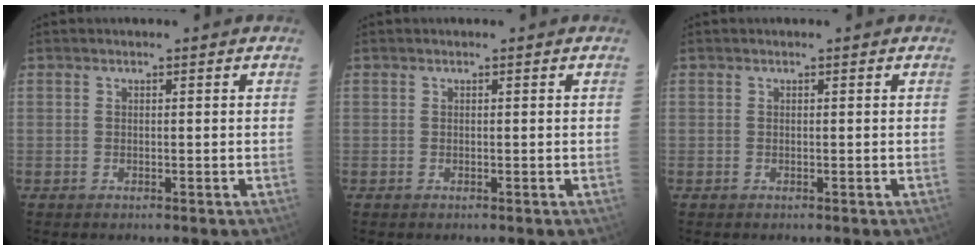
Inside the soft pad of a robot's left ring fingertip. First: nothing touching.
{"total": 0.0}
{"total": 0.0}